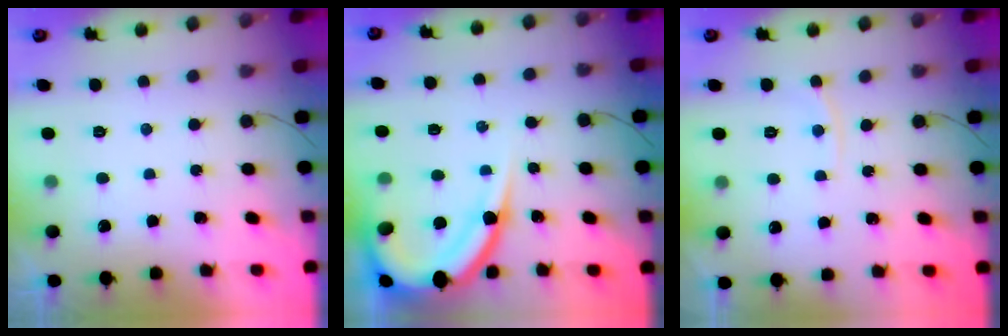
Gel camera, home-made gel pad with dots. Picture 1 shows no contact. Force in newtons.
{"total": 13.3, "press": 13.3, "slide": 1.3}
{"total": 4.5, "press": 4.4, "slide": 0.4}